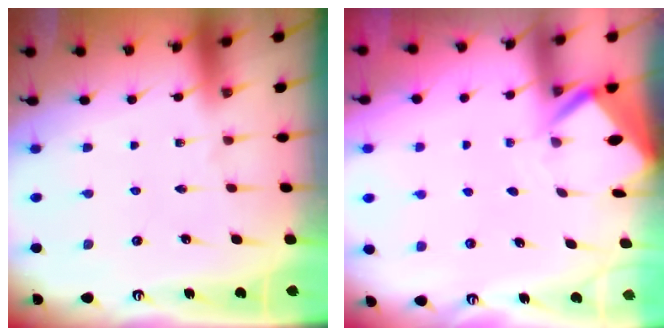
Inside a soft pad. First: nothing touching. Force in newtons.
{"total": 3.2, "press": 3.2, "slide": 0.3}